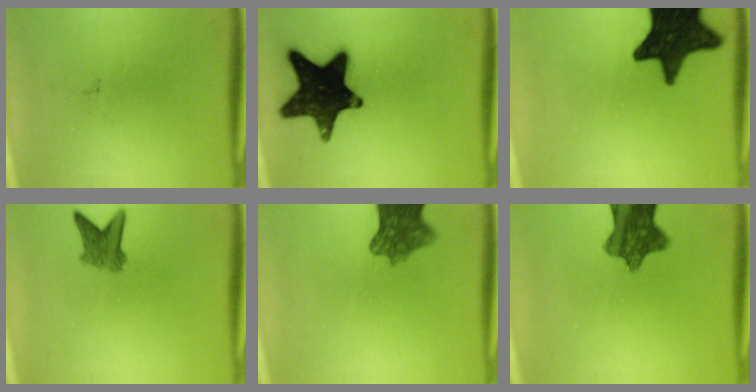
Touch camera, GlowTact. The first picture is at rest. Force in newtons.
{"total": 18.2}
{"total": 17.2}
{"total": 3.9}
{"total": 7.1}
{"total": 9.1}